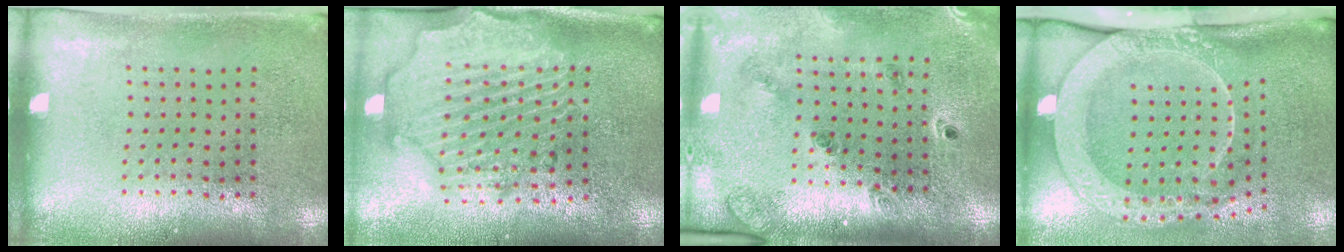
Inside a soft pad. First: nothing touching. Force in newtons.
{"total": 3.0, "press": 2.6, "slide": 1.5}
{"total": 1.6, "press": 1.5, "slide": 0.4}
{"total": 3.0, "press": 2.2, "slide": 2.1}